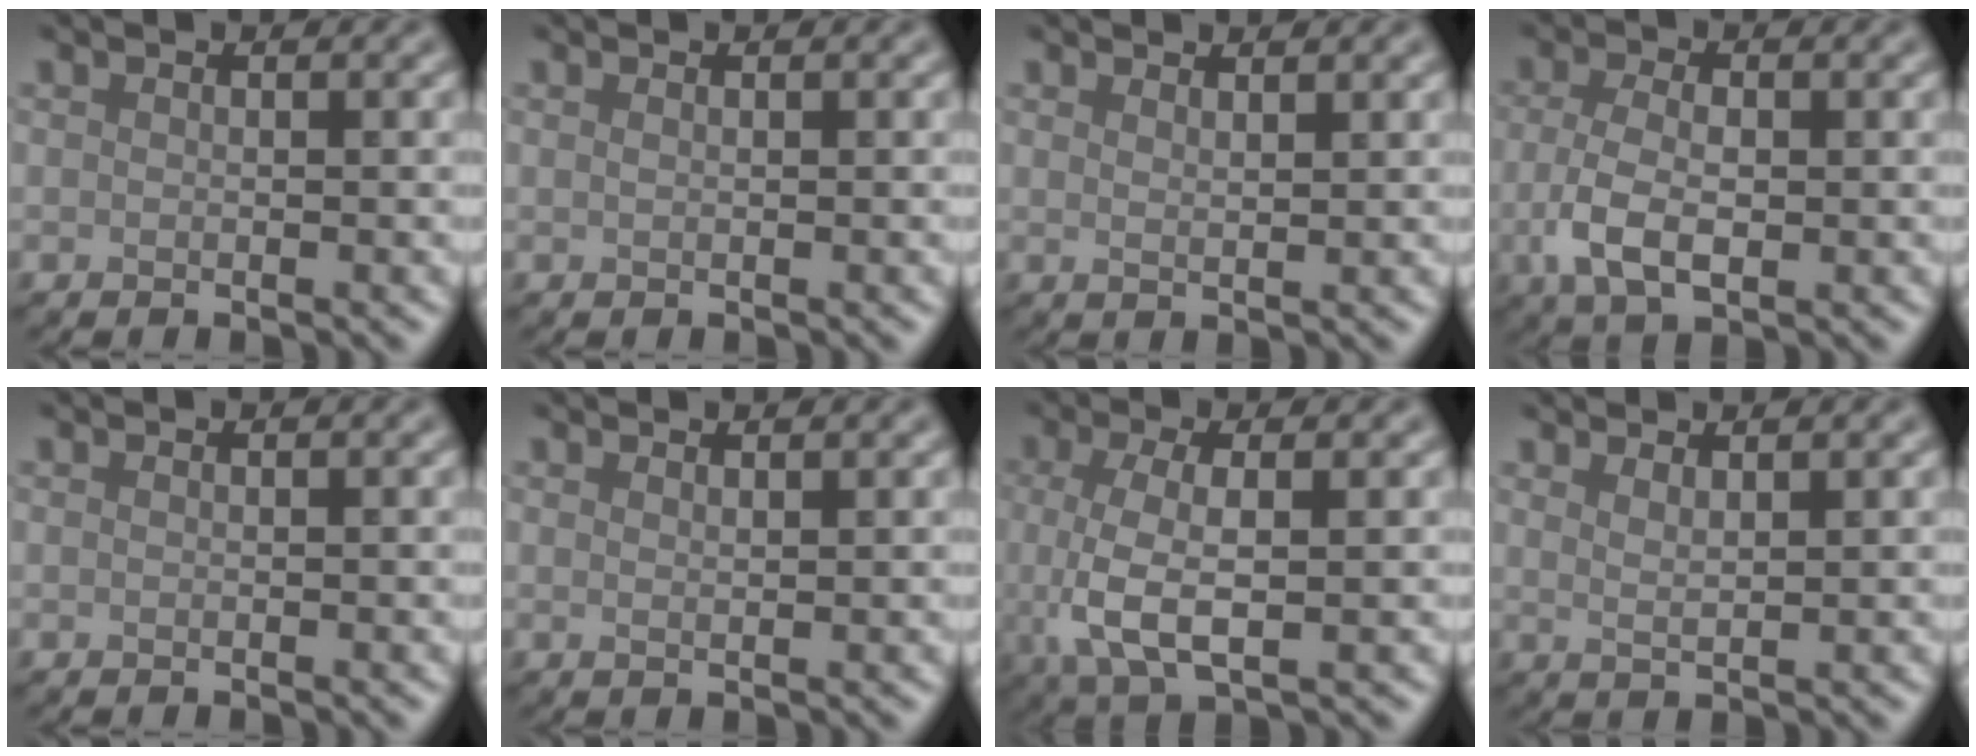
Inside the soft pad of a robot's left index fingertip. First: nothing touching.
{"total": 0.5, "force": [0.3, 0.2, 0.4], "torque": [-0.007, 0.001, 0.003]}
{"total": 1.4, "force": [1.2, 0.4, 0.7], "torque": [-0.006, -0.001, 0.014]}
{"total": 4.6, "force": [-0.7, 2.5, 3.8], "torque": [-0.088, -0.008, -0.014]}
{"total": 0.0}
{"total": 1.0, "force": [0.8, 0.2, 0.5], "torque": [-0.004, 0.000, 0.010]}
{"total": 5.2, "force": [-0.2, 1.9, 4.8], "torque": [-0.101, -0.005, -0.004]}
{"total": 1.8, "force": [1.3, 0.5, 1.1], "torque": [-0.014, -0.002, 0.018]}